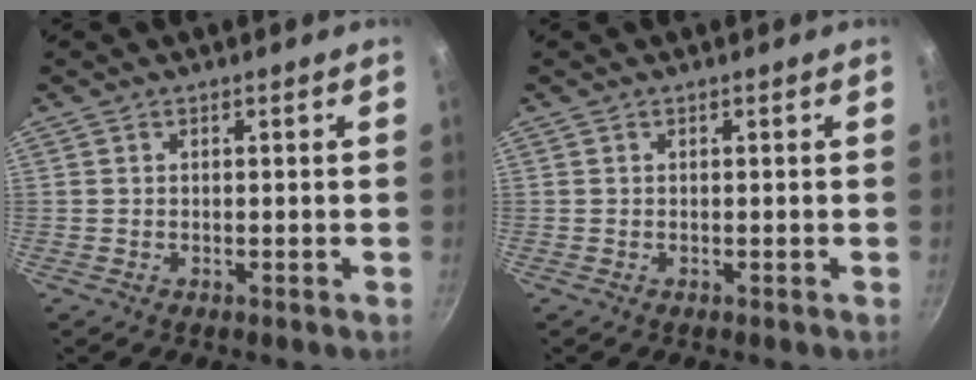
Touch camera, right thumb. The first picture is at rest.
{"total": 0.0}